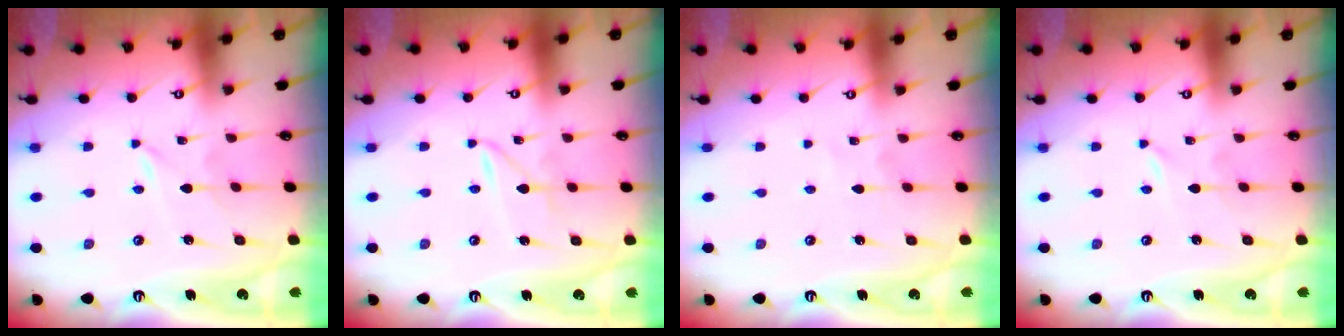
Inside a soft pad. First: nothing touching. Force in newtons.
{"total": 1.5, "press": 1.5, "slide": 0.2}
{"total": 2.7, "press": 2.7, "slide": 0.2}
{"total": 0.0}